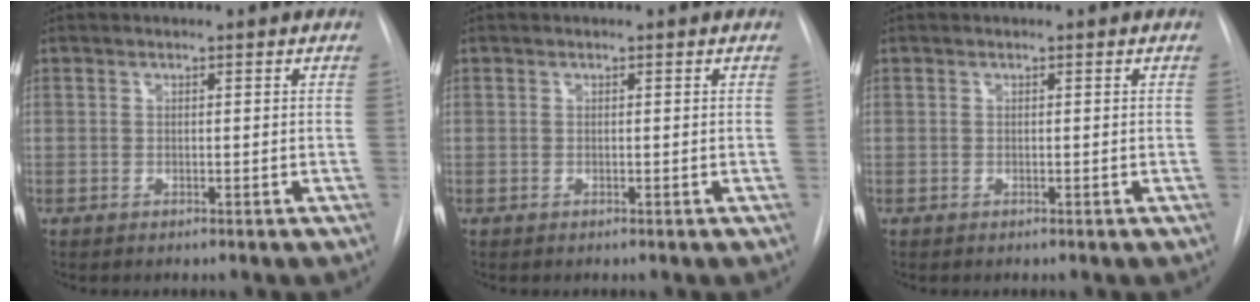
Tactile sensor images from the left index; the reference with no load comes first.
{"total": 0.0}
{"total": 0.0}